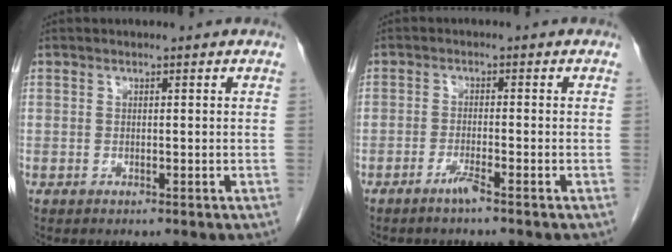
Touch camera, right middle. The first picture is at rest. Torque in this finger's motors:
{"motor_torque": [-0.20, -0.26, -0.01, 0.00]}